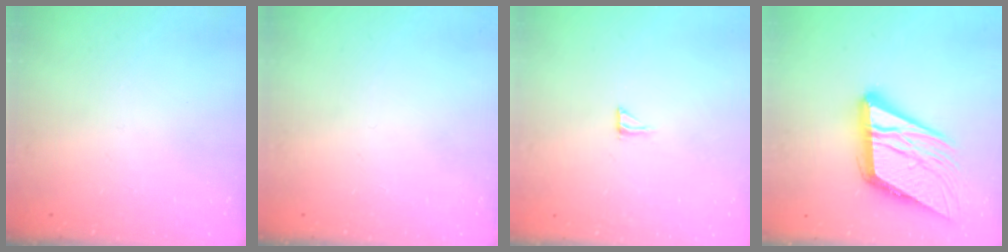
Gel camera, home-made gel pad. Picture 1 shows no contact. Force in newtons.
{"total": 0.0}
{"total": 3.6, "press": 3.6, "slide": 0.4}
{"total": 20.0, "press": 19.7, "slide": 3.6}